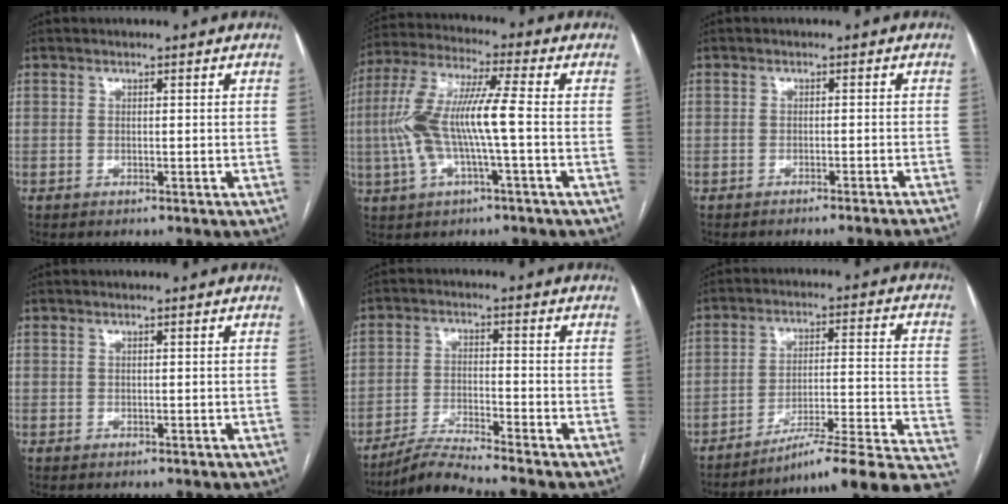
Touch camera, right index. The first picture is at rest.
{"total": 11.8, "force": [-1.3, 1.3, 11.7], "torque": [-0.254, 0.021, -0.027]}
{"total": 6.2, "force": [-5.8, -1.6, 1.8], "torque": [-0.001, -0.007, -0.071]}
{"total": 0.0}
{"total": 6.3, "force": [-5.8, -1.7, 1.9], "torque": [-0.040, -0.022, -0.110]}
{"total": 19.8, "force": [-16.7, -0.5, 10.6], "torque": [-0.078, 0.028, -0.233]}